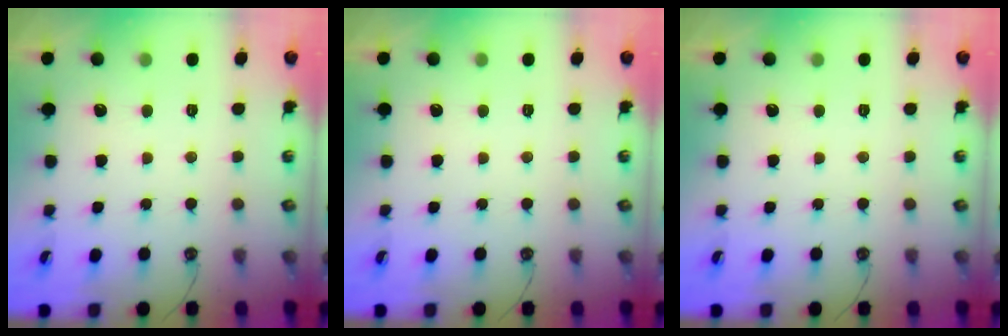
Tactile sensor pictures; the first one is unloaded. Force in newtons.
{"total": 0.0}
{"total": 0.0}